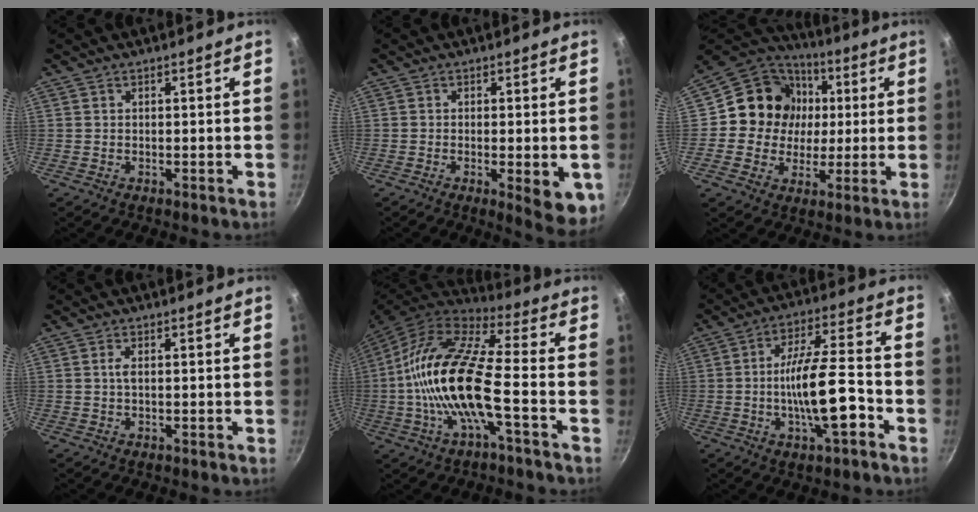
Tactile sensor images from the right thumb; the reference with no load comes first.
{"total": 7.8, "force": [-2.0, 2.3, 7.2], "torque": [-0.081, -0.005, -0.020]}
{"total": 15.4, "force": [1.9, 14.1, 5.8], "torque": [-0.075, 0.015, 0.022]}
{"total": 1.4, "force": [0.2, 0.5, 1.2], "torque": [-0.026, 0.002, 0.003]}
{"total": 18.7, "force": [-3.5, 5.8, 17.5], "torque": [-0.336, 0.036, -0.085]}
{"total": 13.2, "force": [-4.1, 3.5, 12.0], "torque": [-0.197, 0.029, -0.071]}